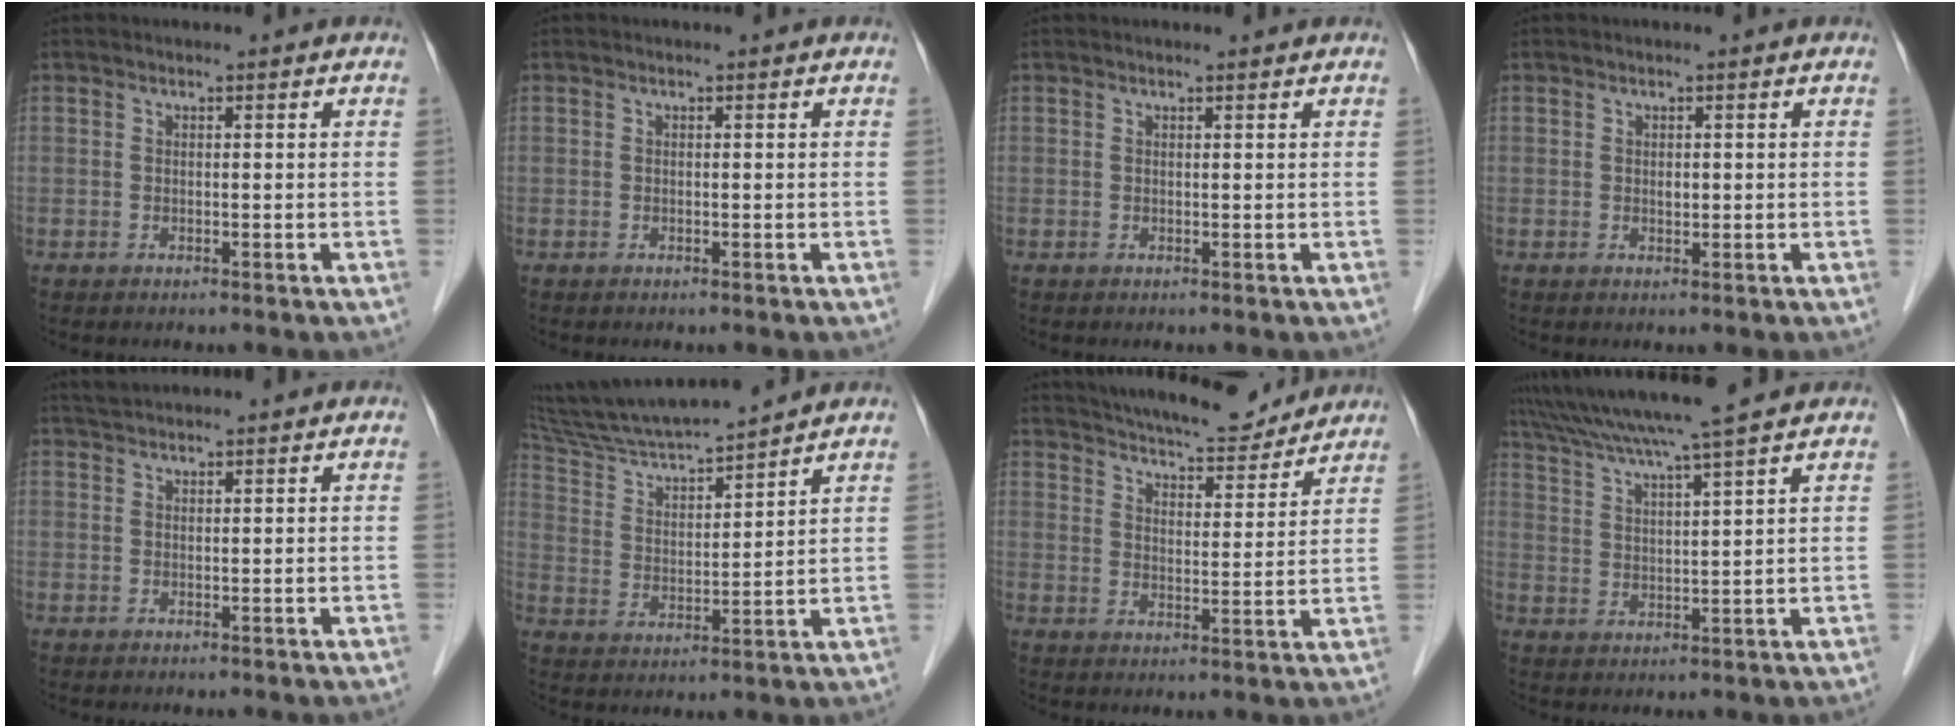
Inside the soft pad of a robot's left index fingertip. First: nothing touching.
{"total": 0.0}
{"total": 0.8, "force": [0.8, -0.1, 0.2], "torque": [-0.008, 0.002, 0.012]}
{"total": 0.8, "force": [0.1, 0.5, 0.6], "torque": [-0.009, -0.001, 0.002]}
{"total": 2.6, "force": [2.5, 0.1, 0.7], "torque": [-0.009, 0.020, 0.045]}
{"total": 14.2, "force": [13.1, -0.1, 5.4], "torque": [-0.107, 0.010, 0.239]}
{"total": 13.3, "force": [12.4, 2.4, 4.0], "torque": [-0.058, 0.000, 0.174]}
{"total": 12.5, "force": [10.6, -1.6, 6.4], "torque": [-0.116, 0.018, 0.169]}